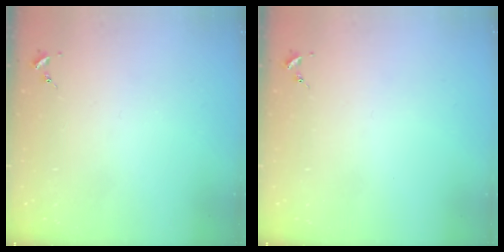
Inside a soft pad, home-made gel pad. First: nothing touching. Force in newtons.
{"total": 0.0}